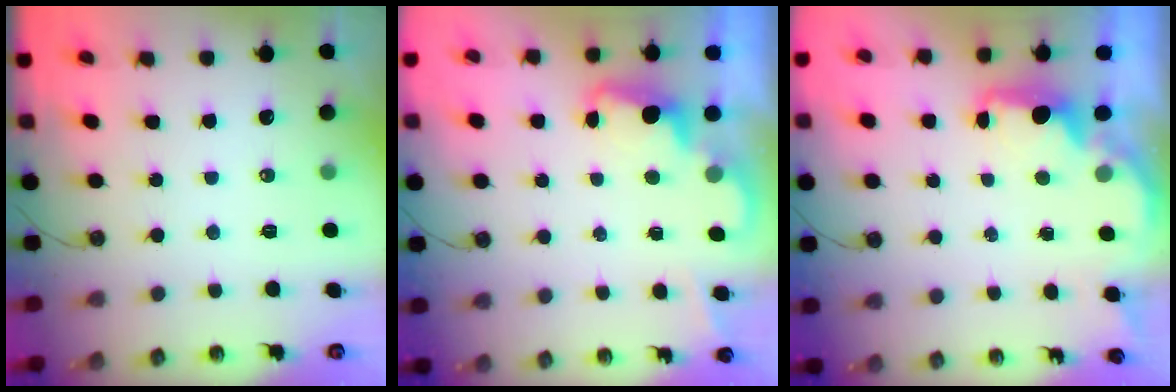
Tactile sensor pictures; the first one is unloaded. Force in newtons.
{"total": 2.4, "press": 2.3, "slide": 0.5}
{"total": 2.1, "press": 2.0, "slide": 0.6}